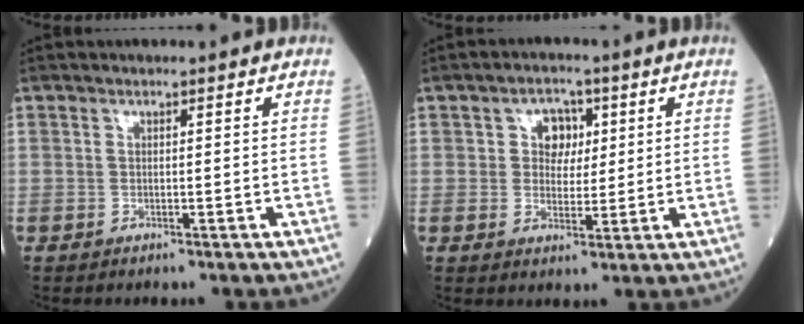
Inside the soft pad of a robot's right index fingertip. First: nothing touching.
{"total": 4.5, "force": [1.4, 3.4, 2.7], "torque": [-0.038, 0.010, 0.022]}